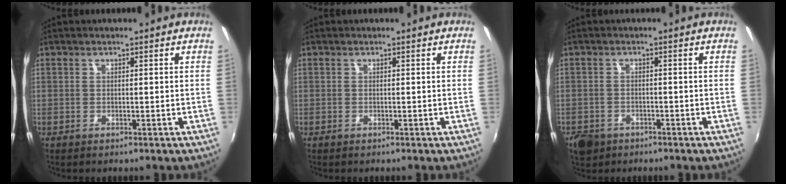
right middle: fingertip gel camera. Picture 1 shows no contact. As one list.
[{"total": 0.0}, {"total": 5.0, "force": [-3.1, 3.4, 1.8], "torque": [-0.053, -0.008, -0.050]}]